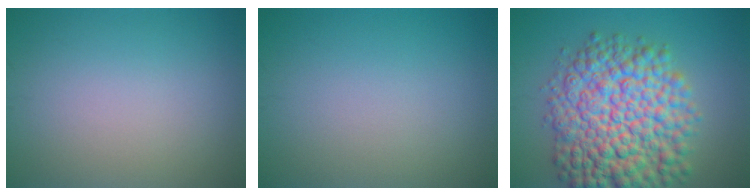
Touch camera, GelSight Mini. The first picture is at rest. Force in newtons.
{"total": 0.0}
{"total": 12.4, "press": 12.4, "slide": 0.3}